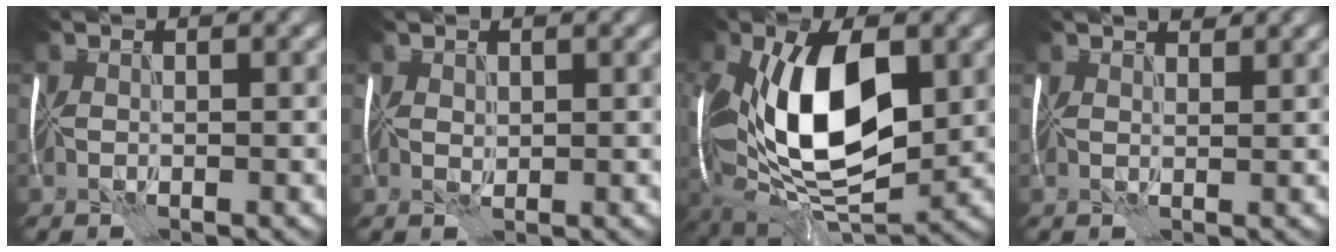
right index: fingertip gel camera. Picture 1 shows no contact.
{"total": 0.7, "force": [0.3, 0.6, 0.3], "torque": [-0.010, 0.000, 0.006]}
{"total": 14.3, "force": [-0.4, 7.7, 12.1], "torque": [-0.222, -0.009, -0.017]}
{"total": 2.0, "force": [1.7, 0.6, 1.0], "torque": [-0.014, 0.003, 0.018]}